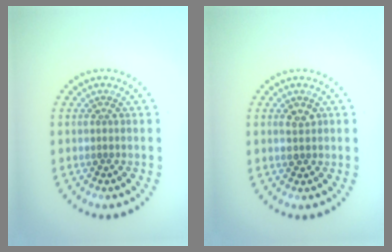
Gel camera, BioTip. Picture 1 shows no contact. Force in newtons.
{"total": 1.4, "press": 1.4, "slide": 0.2}